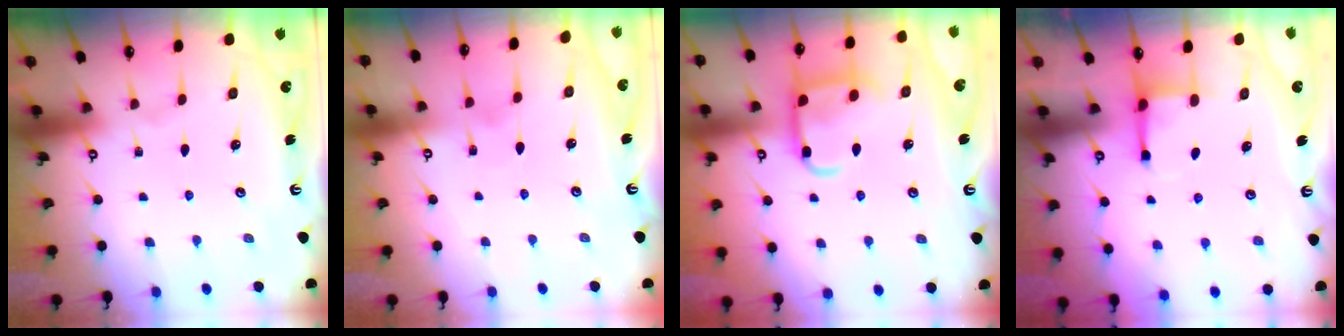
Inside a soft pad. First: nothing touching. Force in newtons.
{"total": 4.5, "press": 4.4, "slide": 0.5}
{"total": 12.1, "press": 12.1, "slide": 1.1}
{"total": 2.2, "press": 2.2, "slide": 0.5}